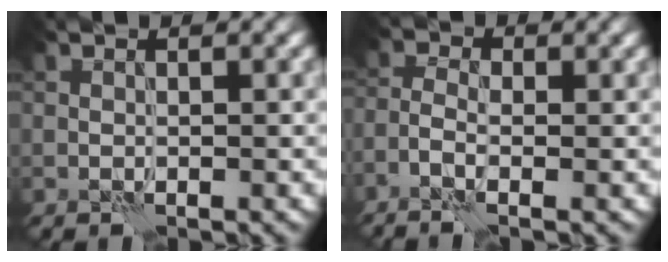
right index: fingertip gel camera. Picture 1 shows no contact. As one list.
[{"total": 3.1, "force": [-1.4, 1.2, 2.5], "torque": [-0.063, -0.001, -0.033]}]